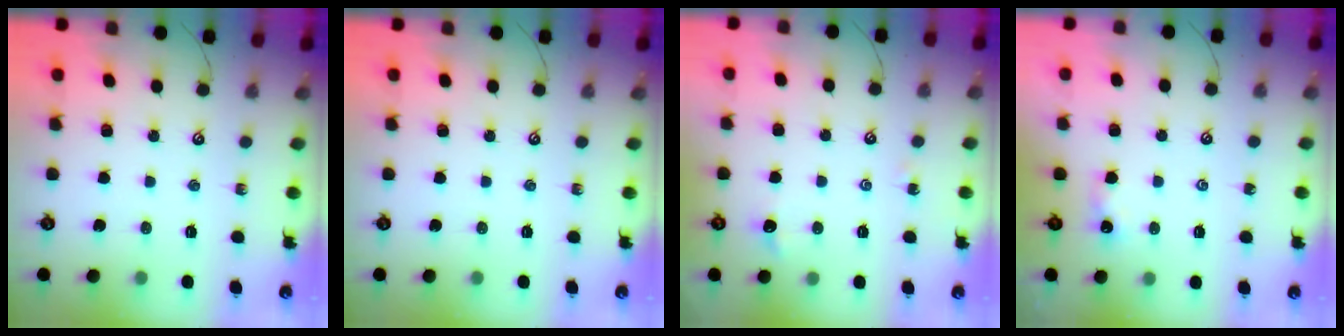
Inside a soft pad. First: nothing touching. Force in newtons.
{"total": 0.0}
{"total": 2.4, "press": 2.3, "slide": 0.6}
{"total": 2.4, "press": 2.4, "slide": 0.4}